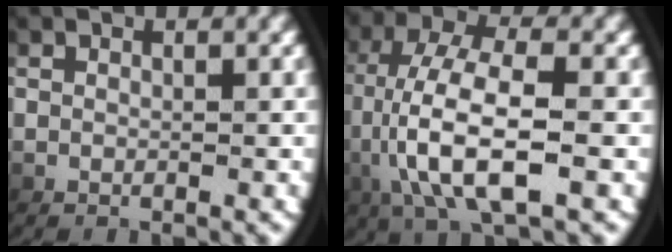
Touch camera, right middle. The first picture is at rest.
{"total": 7.4, "force": [-0.8, 3.0, 6.7], "torque": [-0.159, -0.018, 0.005]}